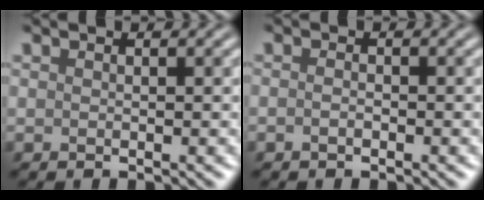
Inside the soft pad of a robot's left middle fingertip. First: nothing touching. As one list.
[{"total": 0.6, "force": [-0.3, 0.2, 0.4], "torque": [-0.011, 0.003, -0.007]}]